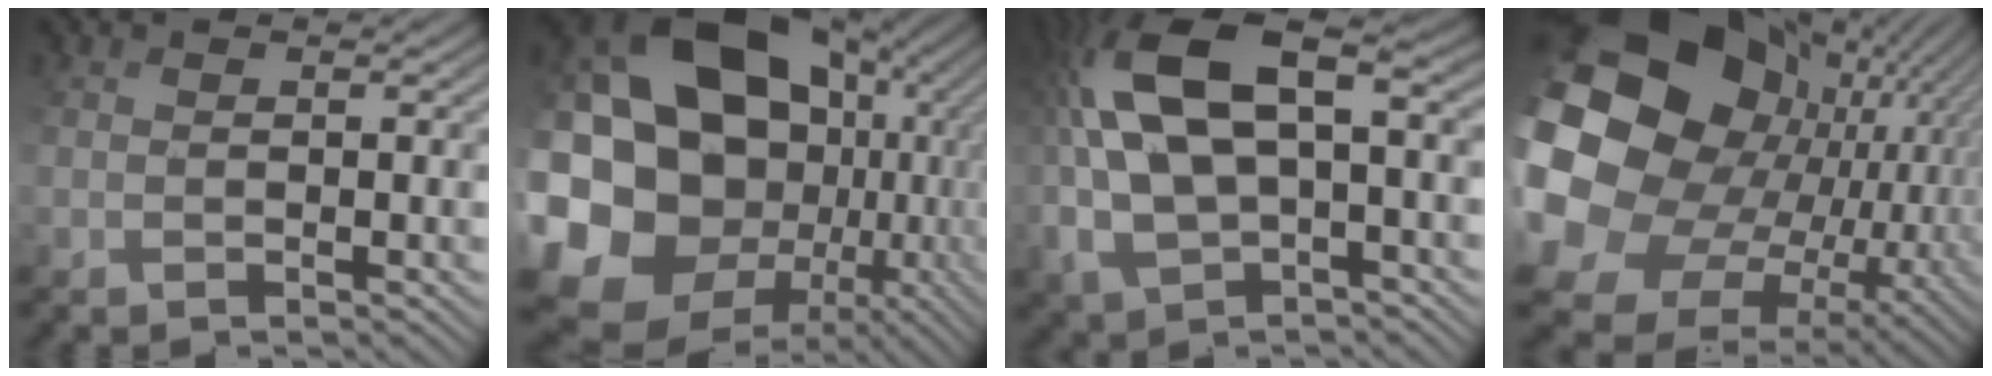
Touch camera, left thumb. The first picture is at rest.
{"total": 24.1, "force": [0.8, 20.5, 12.6], "torque": [-0.313, -0.033, 0.019]}
{"total": 12.1, "force": [1.2, 5.4, 10.7], "torque": [-0.252, 0.014, 0.023]}
{"total": 21.2, "force": [0.3, 17.4, 12.0], "torque": [-0.299, -0.036, 0.018]}